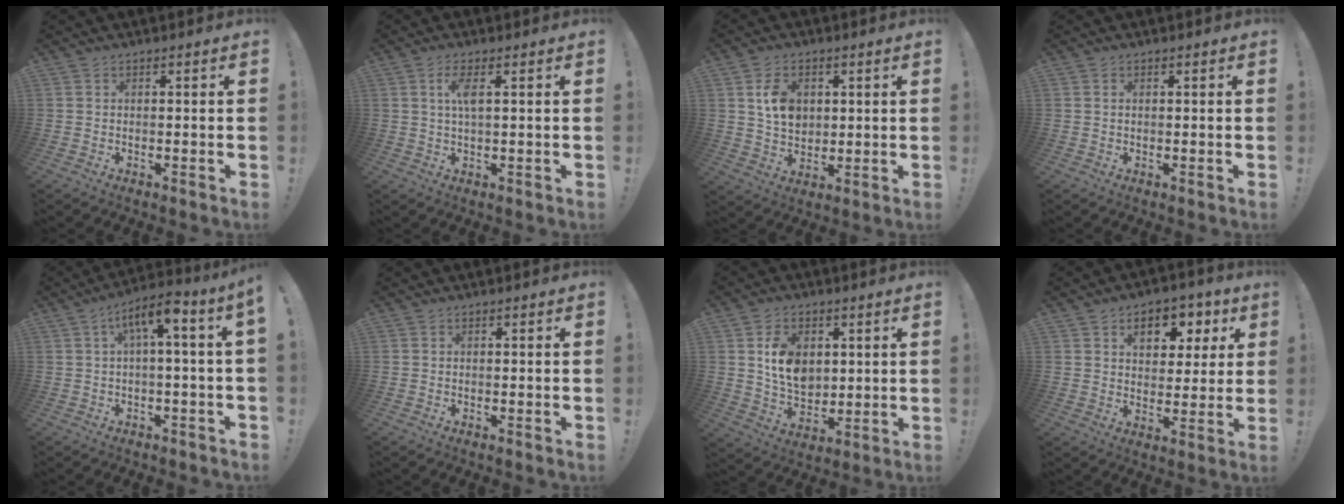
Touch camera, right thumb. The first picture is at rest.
{"total": 4.6, "force": [1.3, 0.9, 4.3], "torque": [-0.086, 0.001, 0.020]}
{"total": 8.7, "force": [2.5, 6.8, 4.8], "torque": [-0.063, -0.002, 0.049]}
{"total": 0.8, "force": [0.2, 0.6, 0.4], "torque": [-0.008, 0.002, 0.003]}
{"total": 7.7, "force": [1.3, 1.2, 7.5], "torque": [-0.122, -0.005, 0.020]}
{"total": 0.0}
{"total": 11.3, "force": [3.2, 8.6, 6.6], "torque": [-0.111, -0.006, 0.060]}
{"total": 9.5, "force": [4.4, 6.5, 5.4], "torque": [-0.071, -0.018, 0.077]}